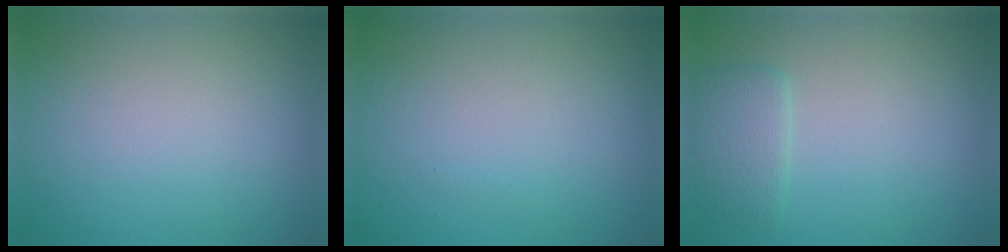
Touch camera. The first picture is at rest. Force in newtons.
{"total": 0.0}
{"total": 2.0, "press": 2.0, "slide": 0.3}